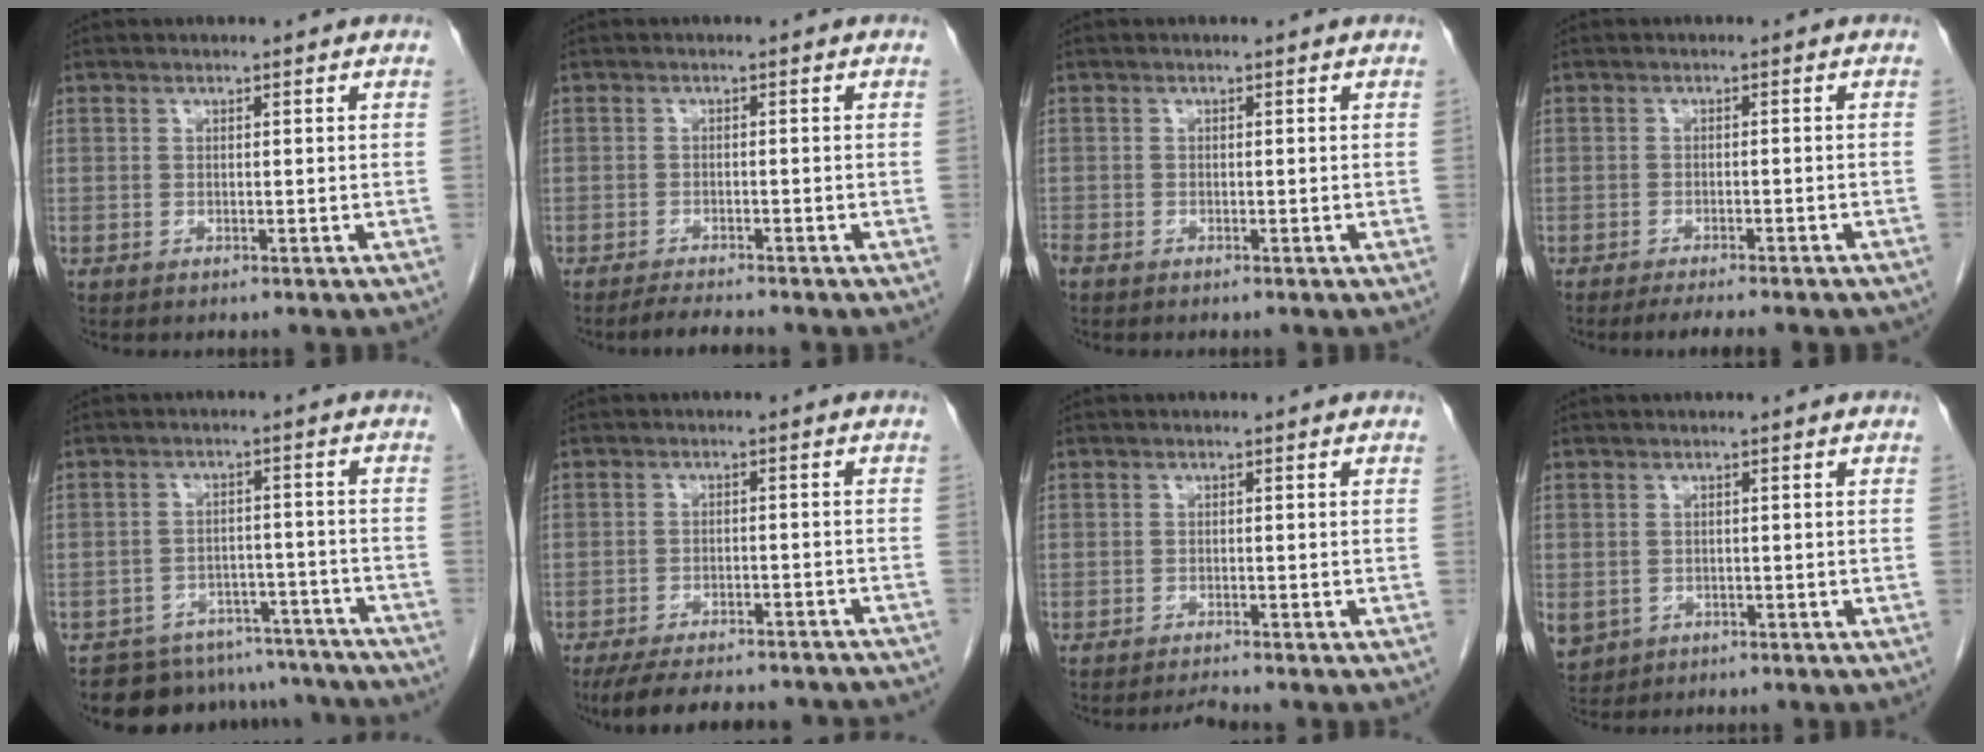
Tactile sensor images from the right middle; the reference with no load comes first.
{"total": 2.9, "force": [-2.7, -0.2, 1.0], "torque": [-0.028, -0.014, -0.044]}
{"total": 1.3, "force": [-1.1, 0.4, 0.6], "torque": [-0.015, -0.005, -0.020]}
{"total": 9.5, "force": [-8.1, 1.7, 4.7], "torque": [-0.059, -0.009, -0.099]}
{"total": 14.0, "force": [-13.0, 4.9, 1.2], "torque": [-0.009, 0.026, -0.155]}
{"total": 18.0, "force": [-16.0, 4.2, 7.0], "torque": [-0.126, -0.015, -0.206]}
{"total": 1.2, "force": [-1.1, -0.5, 0.1], "torque": [-0.009, -0.010, -0.017]}
{"total": 6.4, "force": [-2.4, 5.5, 2.2], "torque": [-0.064, -0.005, -0.029]}